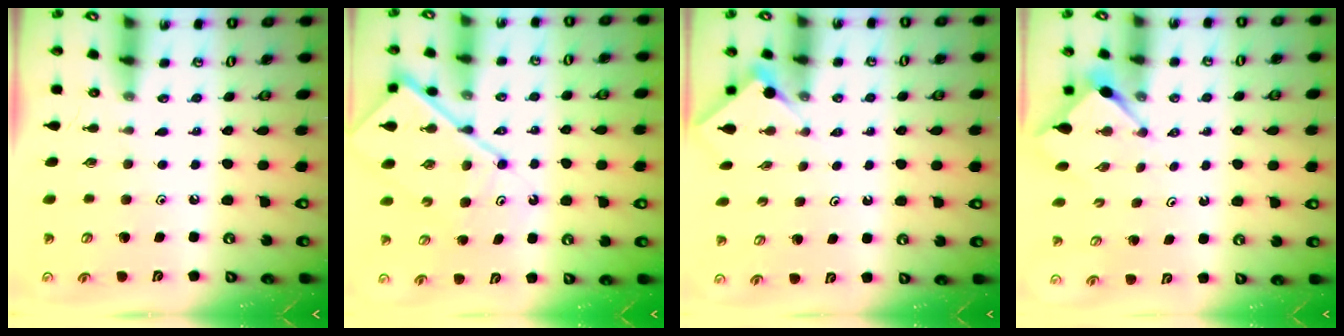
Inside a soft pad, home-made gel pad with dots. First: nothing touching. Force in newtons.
{"total": 11.1, "press": 11.0, "slide": 1.3}
{"total": 3.0, "press": 3.0, "slide": 0.4}
{"total": 2.7, "press": 2.7, "slide": 0.3}